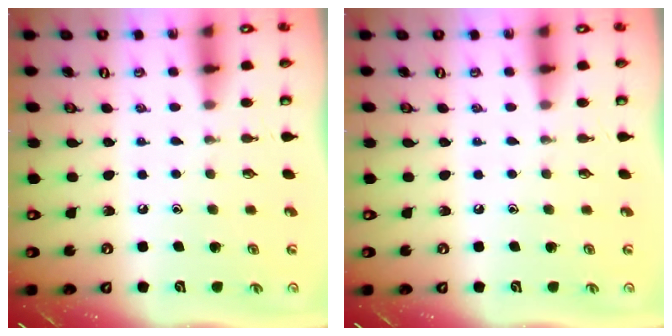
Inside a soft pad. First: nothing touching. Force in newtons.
{"total": 0.0}